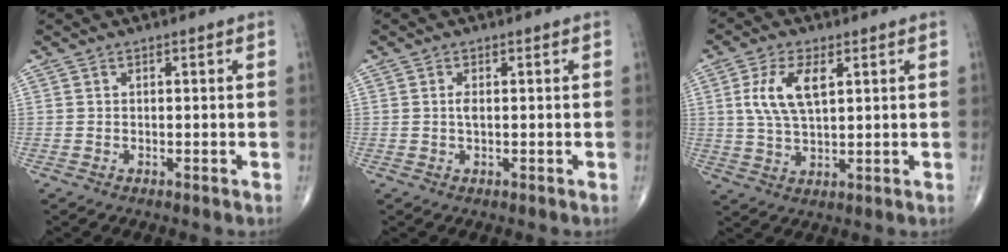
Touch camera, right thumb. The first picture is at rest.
{"total": 1.2, "force": [0.1, 0.5, 1.1], "torque": [-0.023, -0.001, 0.002]}
{"total": 8.6, "force": [2.5, 3.9, 7.2], "torque": [-0.146, -0.003, 0.050]}